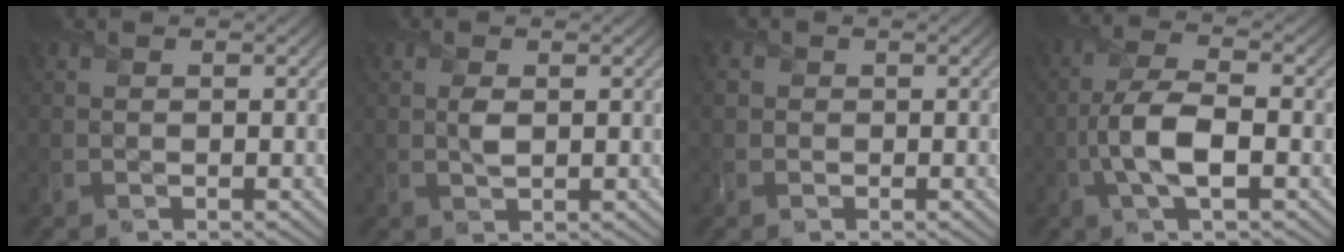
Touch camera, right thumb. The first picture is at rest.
{"total": 1.6, "force": [0.4, 0.7, 1.4], "torque": [-0.032, -0.001, 0.008]}
{"total": 1.1, "force": [0.2, 1.1, 0.0], "torque": [-0.001, -0.002, -0.001]}
{"total": 6.6, "force": [-1.8, 2.4, 5.9], "torque": [-0.124, 0.005, -0.044]}